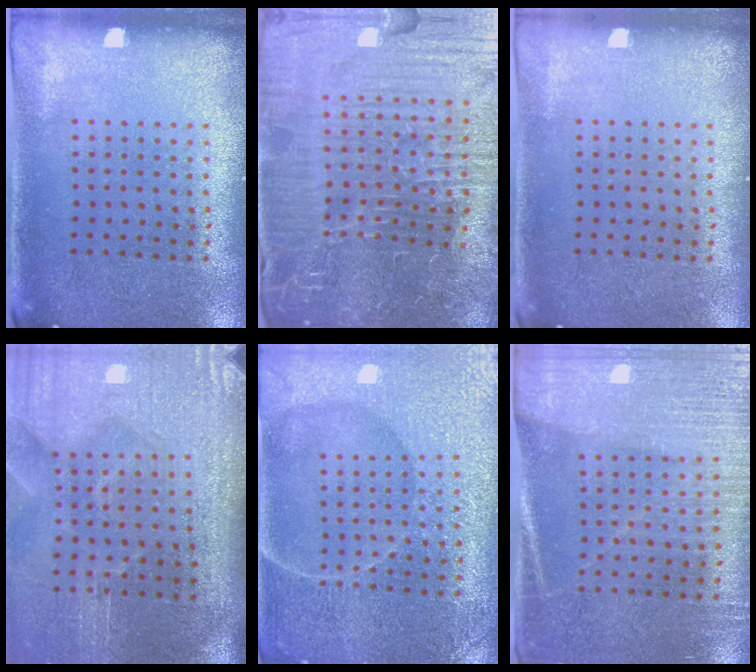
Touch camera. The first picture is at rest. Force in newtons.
{"total": 7.4, "press": 6.6, "slide": 3.4}
{"total": 0.0}
{"total": 5.0, "press": 4.2, "slide": 2.6}
{"total": 4.3, "press": 4.2, "slide": 0.5}
{"total": 3.3, "press": 2.9, "slide": 1.5}